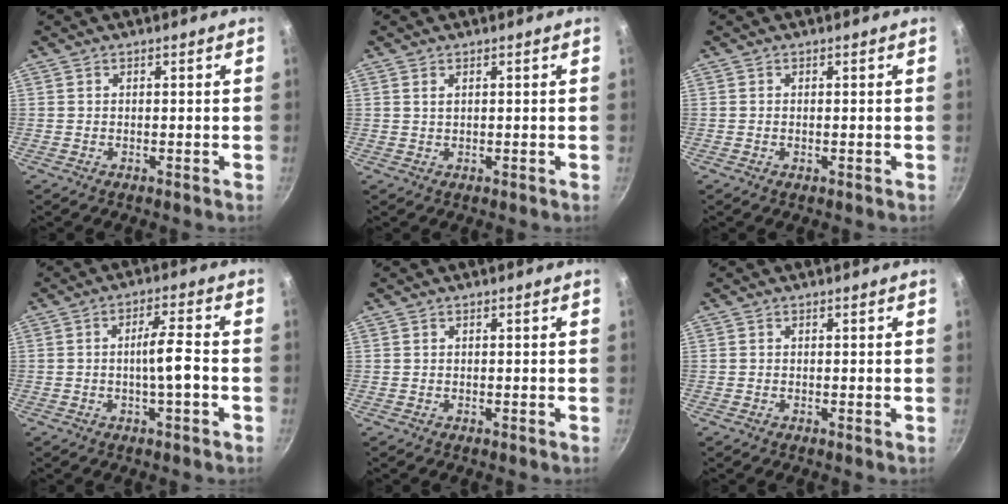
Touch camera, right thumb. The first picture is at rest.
{"total": 1.0, "force": [0.5, 0.5, 0.7], "torque": [-0.013, 0.001, 0.011]}
{"total": 0.6, "force": [-0.1, 0.2, 0.5], "torque": [-0.010, 0.001, -0.002]}
{"total": 5.8, "force": [-1.4, 0.9, 5.5], "torque": [-0.091, 0.022, -0.025]}
{"total": 0.0}
{"total": 0.0}